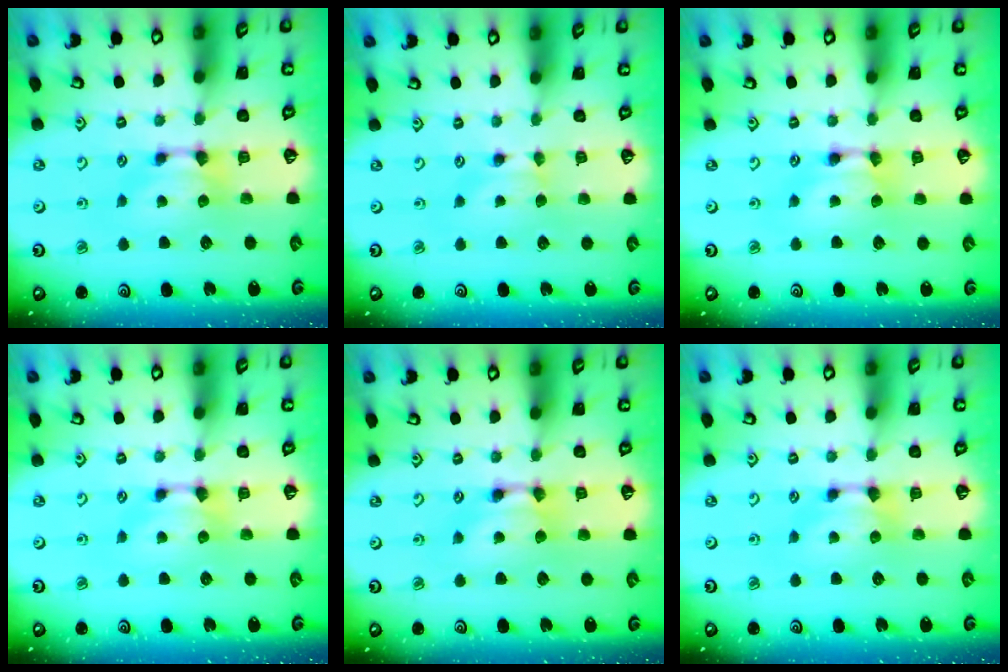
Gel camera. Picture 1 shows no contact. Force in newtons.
{"total": 0.0}
{"total": 1.8, "press": 1.8, "slide": 0.1}
{"total": 0.0}
{"total": 1.6, "press": 1.6, "slide": 0.1}
{"total": 0.0}